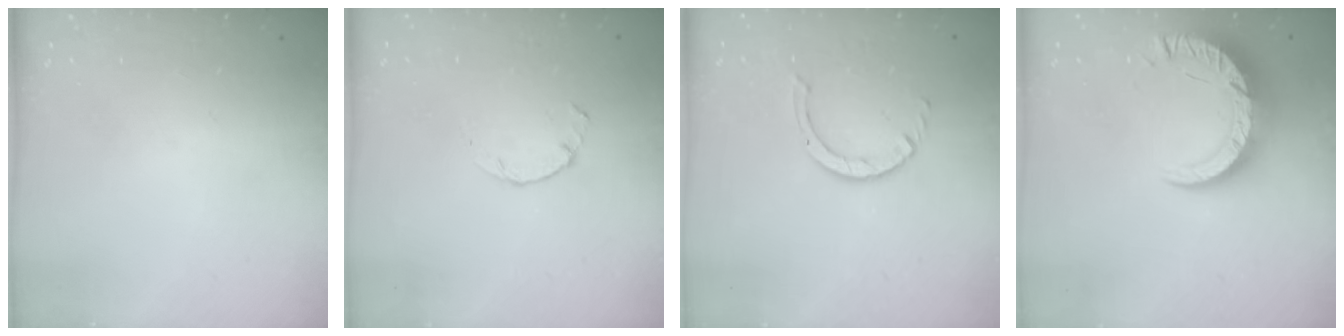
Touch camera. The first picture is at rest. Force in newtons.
{"total": 0.8, "press": 0.7, "slide": 0.2}
{"total": 1.4, "press": 1.4, "slide": 0.2}
{"total": 12.6, "press": 12.5, "slide": 1.3}